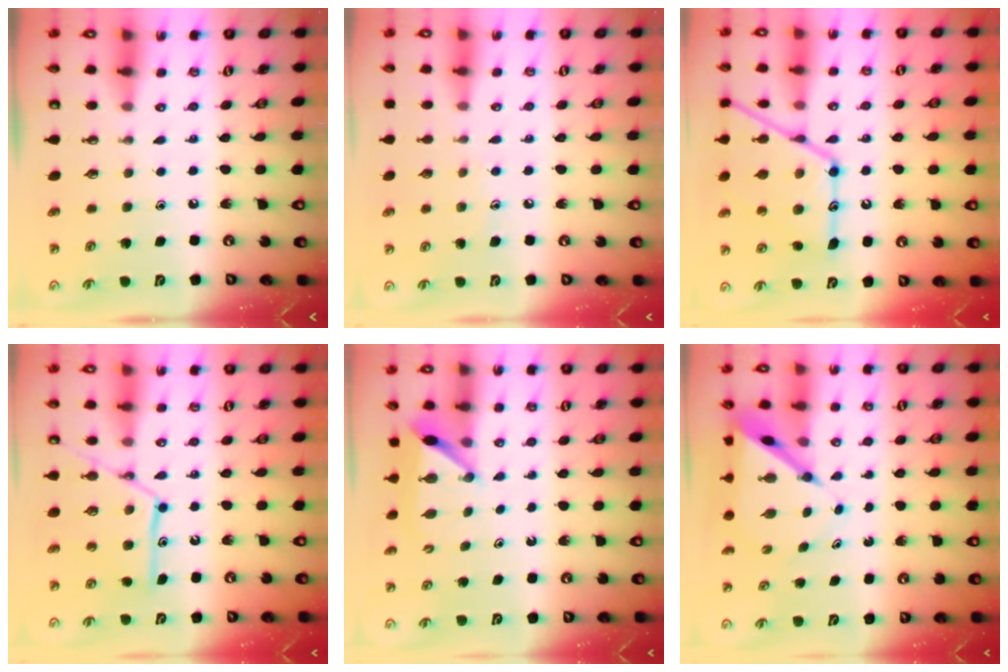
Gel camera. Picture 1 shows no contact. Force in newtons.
{"total": 4.4, "press": 4.4, "slide": 0.4}
{"total": 19.2, "press": 19.1, "slide": 1.6}
{"total": 14.2, "press": 14.2, "slide": 1.2}
{"total": 6.2, "press": 6.2, "slide": 0.7}
{"total": 7.0, "press": 7.0, "slide": 0.6}